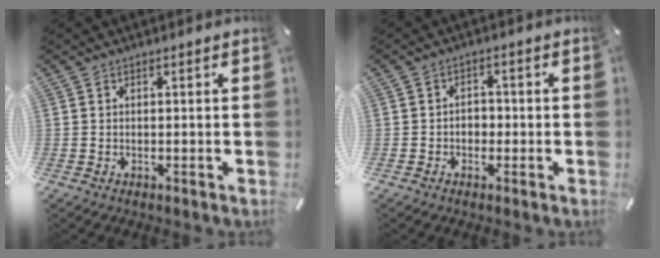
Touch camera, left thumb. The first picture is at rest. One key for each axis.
{"total": 2.9, "fx": -1.1, "fy": 2.3, "fz": 1.5, "tx": -0.028, "ty": 0.010, "tz": -0.025}